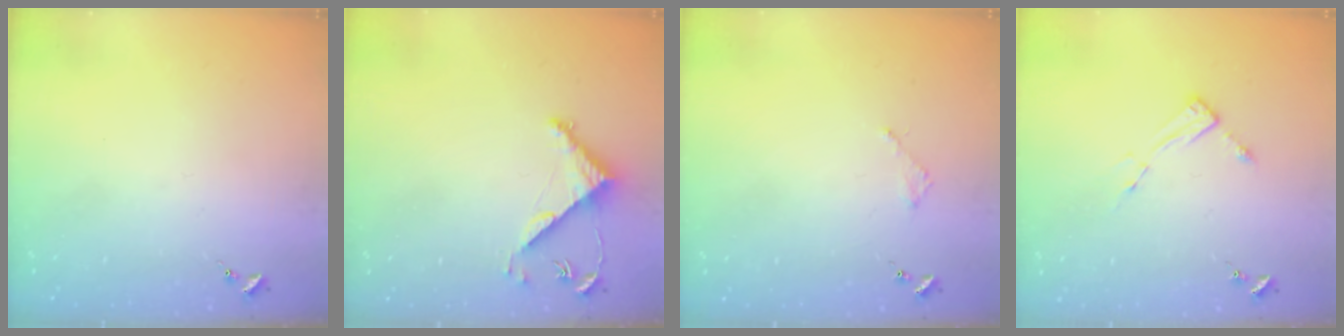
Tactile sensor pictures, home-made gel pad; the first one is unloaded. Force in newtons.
{"total": 4.8, "press": 4.8, "slide": 0.3}
{"total": 2.0, "press": 2.0, "slide": 0.3}
{"total": 4.4, "press": 4.4, "slide": 0.2}